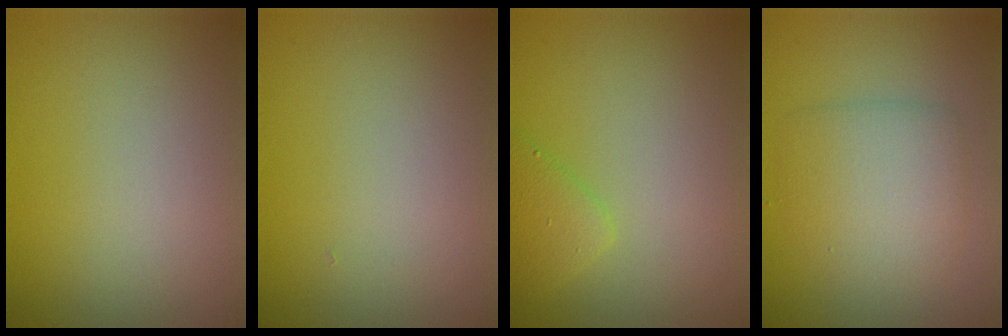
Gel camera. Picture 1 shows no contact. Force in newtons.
{"total": 0.0}
{"total": 2.0, "press": 2.0, "slide": 0.0}
{"total": 3.9, "press": 3.9, "slide": 0.1}